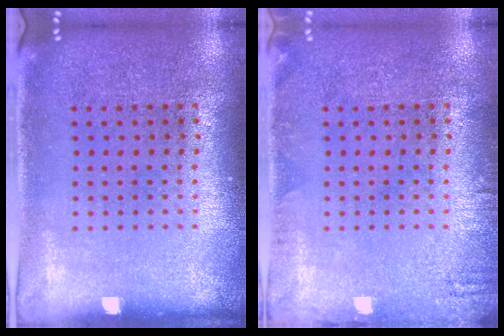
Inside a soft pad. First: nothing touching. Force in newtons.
{"total": 1.1, "press": 1.1, "slide": 0.2}